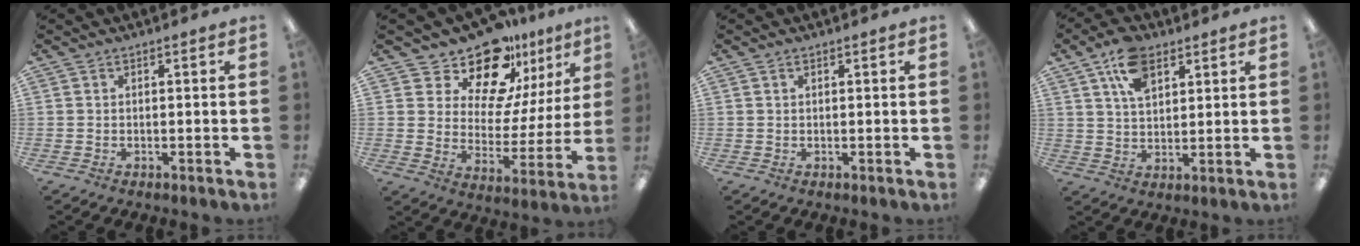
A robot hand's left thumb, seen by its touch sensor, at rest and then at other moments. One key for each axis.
{"total": 16.9, "fx": 14.1, "fy": 7.1, "fz": 5.9, "tx": -0.106, "ty": -0.116, "tz": 0.248}
{"total": 1.0, "fx": 0.5, "fy": 0.4, "fz": 0.7, "tx": -0.007, "ty": 0.000, "tz": 0.007}
{"total": 10.5, "fx": 5.9, "fy": 5.9, "fz": 6.4, "tx": -0.116, "ty": -0.006, "tz": 0.109}